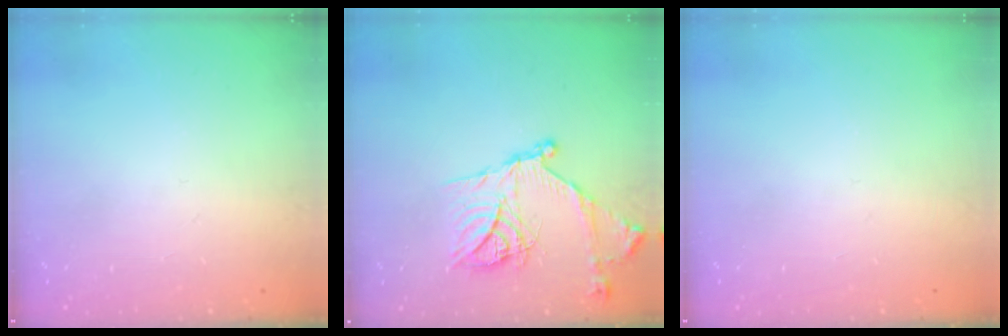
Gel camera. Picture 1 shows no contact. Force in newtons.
{"total": 18.9, "press": 18.8, "slide": 1.9}
{"total": 0.0}